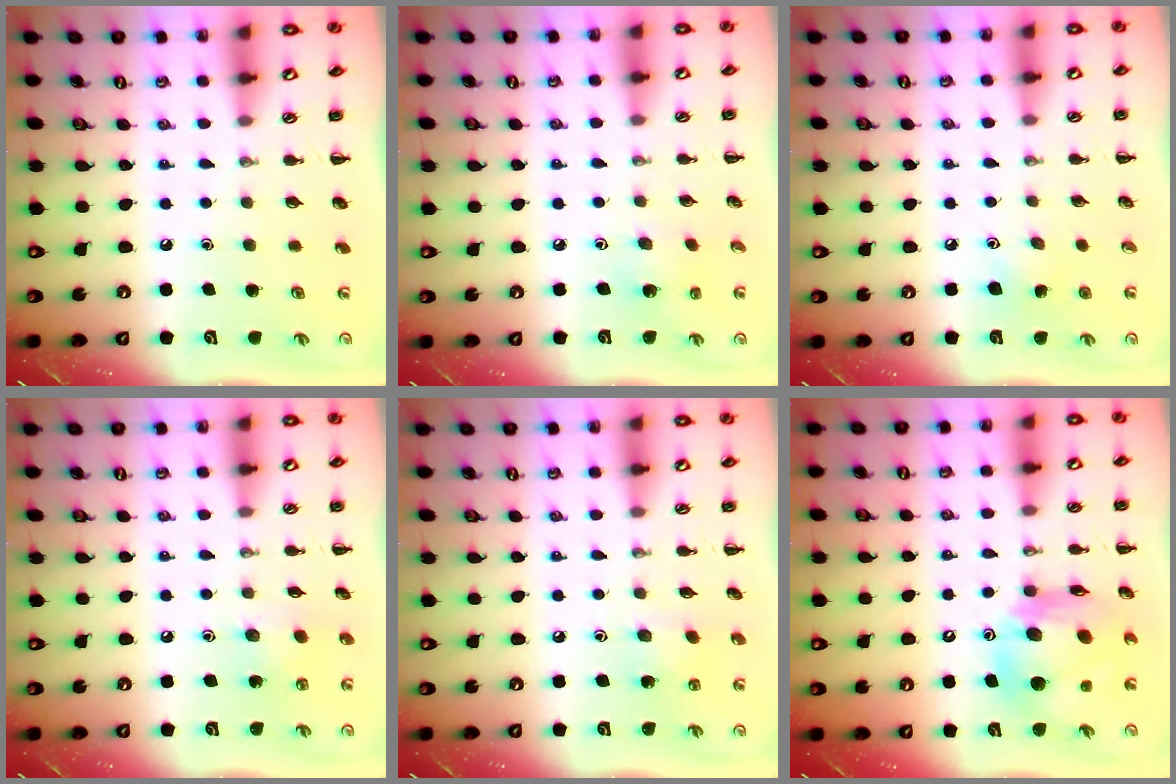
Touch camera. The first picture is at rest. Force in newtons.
{"total": 2.0, "press": 1.9, "slide": 0.6}
{"total": 2.9, "press": 2.8, "slide": 0.8}
{"total": 4.2, "press": 4.0, "slide": 1.2}
{"total": 3.4, "press": 3.3, "slide": 0.9}
{"total": 13.2, "press": 12.7, "slide": 3.8}